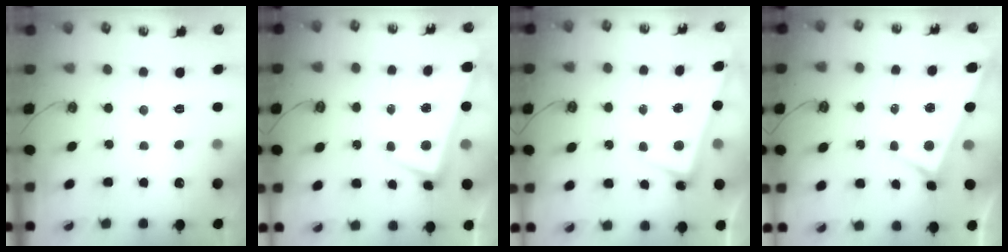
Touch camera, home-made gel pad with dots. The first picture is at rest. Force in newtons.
{"total": 2.0, "press": 1.8, "slide": 0.9}
{"total": 2.6, "press": 2.4, "slide": 1.0}
{"total": 3.9, "press": 3.8, "slide": 0.7}